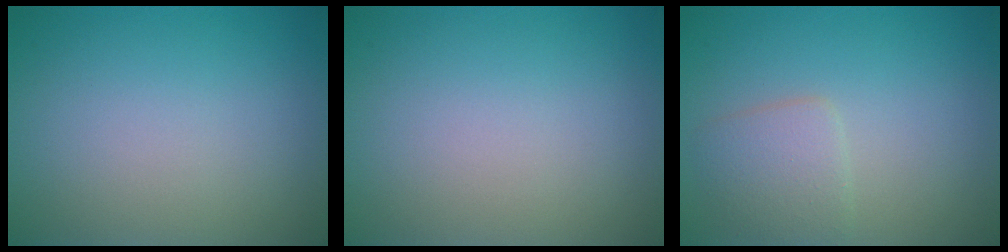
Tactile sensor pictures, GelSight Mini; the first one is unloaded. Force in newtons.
{"total": 0.0}
{"total": 2.5, "press": 2.5, "slide": 0.1}